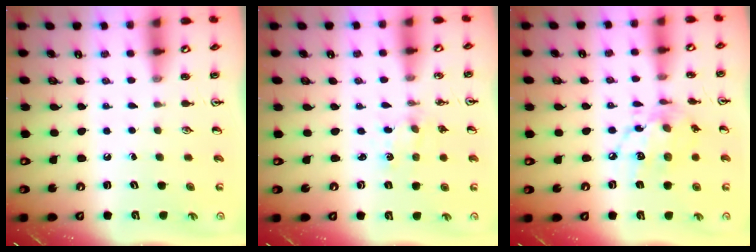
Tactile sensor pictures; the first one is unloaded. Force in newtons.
{"total": 1.3, "press": 1.2, "slide": 0.4}
{"total": 13.6, "press": 13.6, "slide": 1.0}